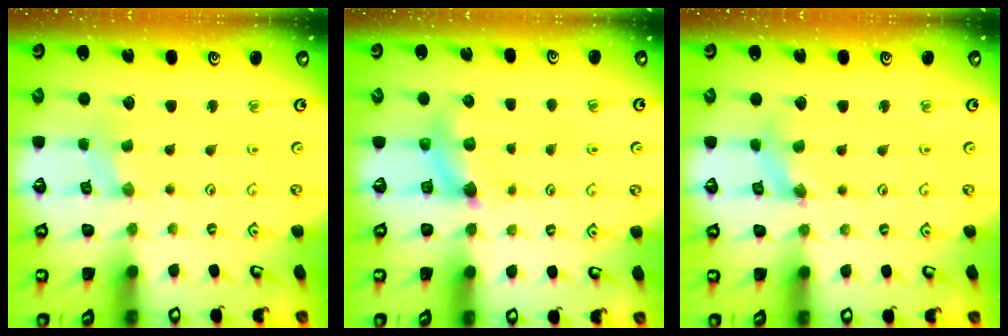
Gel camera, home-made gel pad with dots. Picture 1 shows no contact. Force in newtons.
{"total": 6.8, "press": 6.8, "slide": 0.4}
{"total": 2.4, "press": 2.4, "slide": 0.4}